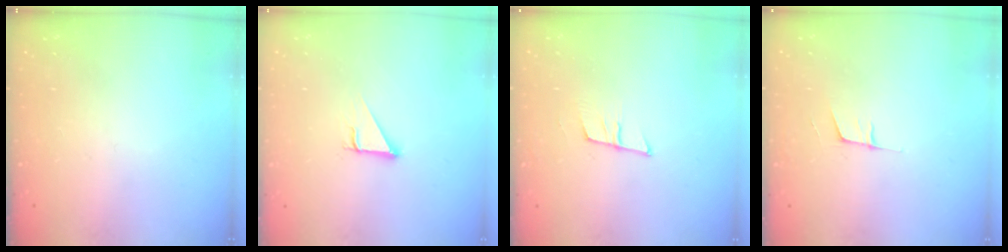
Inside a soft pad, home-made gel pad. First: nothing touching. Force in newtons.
{"total": 2.7, "press": 2.7, "slide": 0.3}
{"total": 6.9, "press": 6.3, "slide": 2.8}
{"total": 5.1, "press": 4.3, "slide": 2.6}